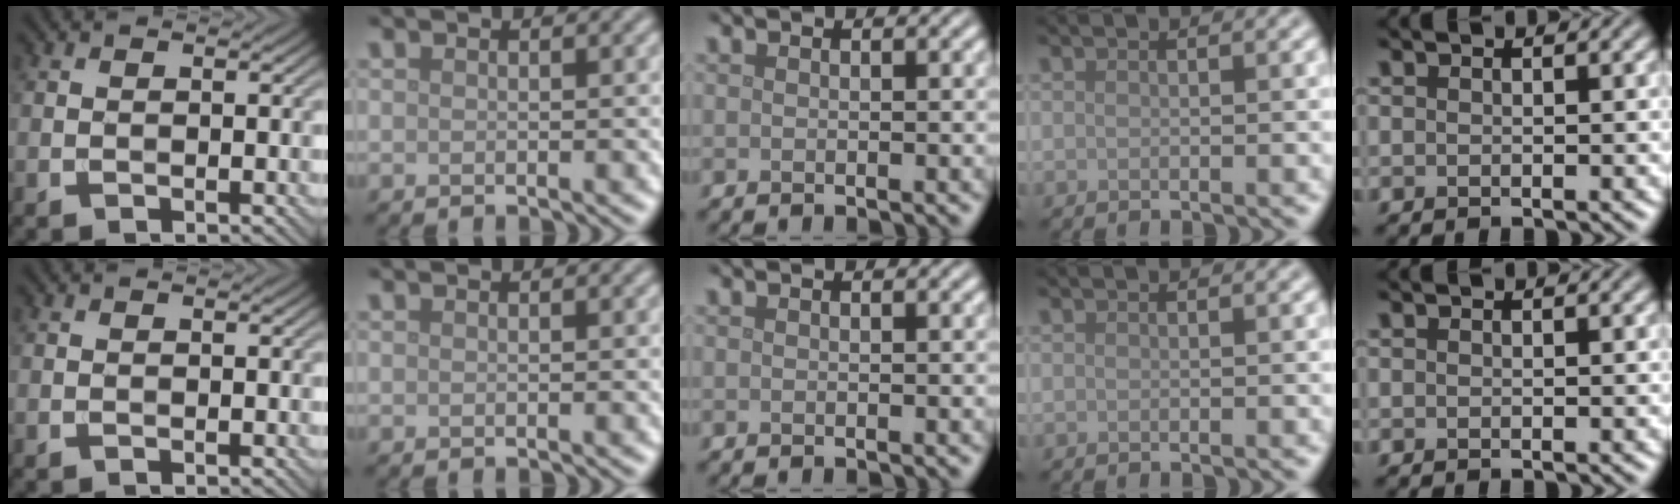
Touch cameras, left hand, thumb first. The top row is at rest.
{}